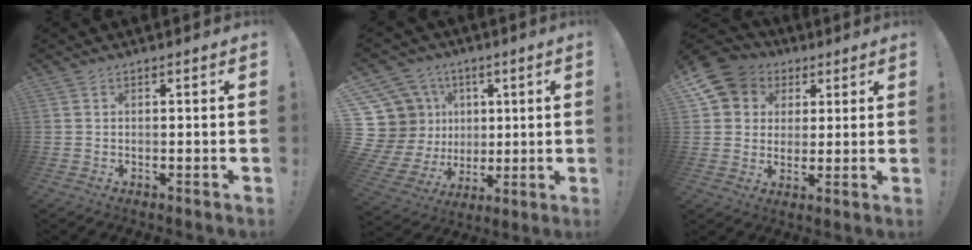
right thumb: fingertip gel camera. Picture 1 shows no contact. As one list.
[{"total": 15.9, "force": [3.4, 13.9, 7.0], "torque": [-0.146, -0.029, 0.103]}, {"total": 10.3, "force": [4.3, 8.8, 3.2], "torque": [-0.041, -0.023, 0.088]}]